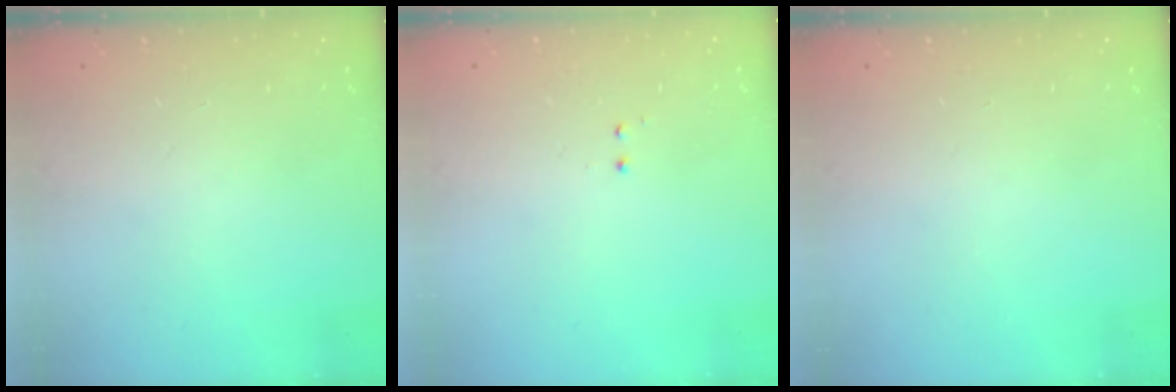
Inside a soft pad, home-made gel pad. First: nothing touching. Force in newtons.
{"total": 0.5, "press": 0.5, "slide": 0.3}
{"total": 0.0}